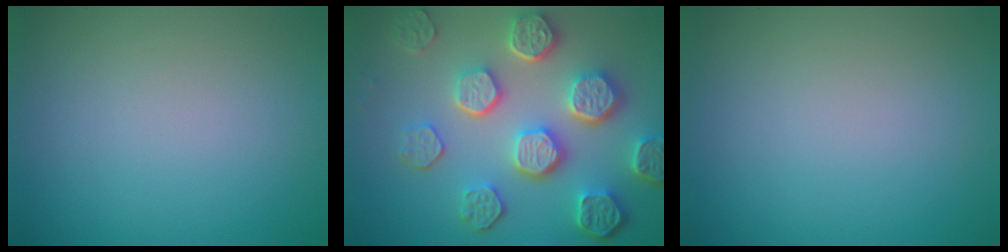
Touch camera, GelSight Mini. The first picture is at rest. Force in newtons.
{"total": 8.1, "press": 6.1, "slide": 5.3}
{"total": 0.0}